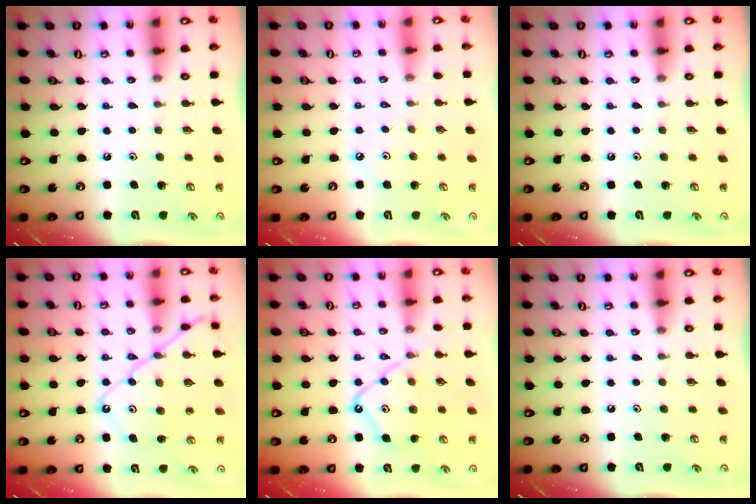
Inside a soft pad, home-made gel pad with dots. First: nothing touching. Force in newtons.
{"total": 1.7, "press": 1.6, "slide": 0.3}
{"total": 0.0}
{"total": 14.1, "press": 14.0, "slide": 1.4}
{"total": 12.9, "press": 12.8, "slide": 1.1}
{"total": 0.0}